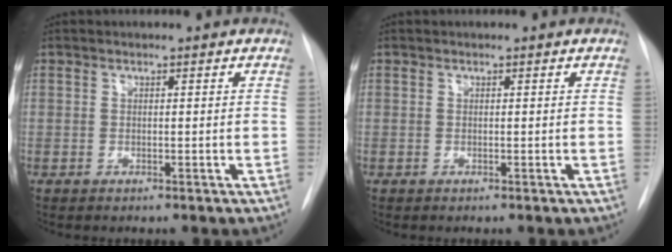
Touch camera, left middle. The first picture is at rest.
{"total": 0.0}